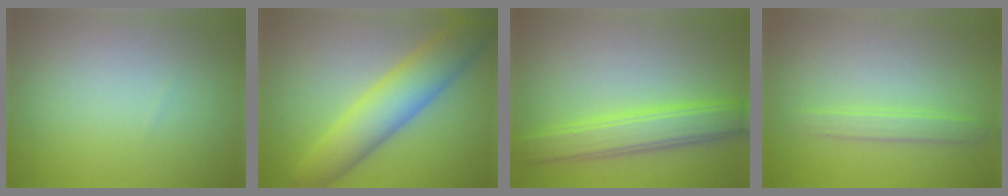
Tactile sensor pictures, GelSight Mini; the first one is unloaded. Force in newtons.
{"total": 7.4, "press": 7.4, "slide": 0.2}
{"total": 4.6, "press": 4.6, "slide": 0.0}
{"total": 1.8, "press": 1.8, "slide": 0.1}